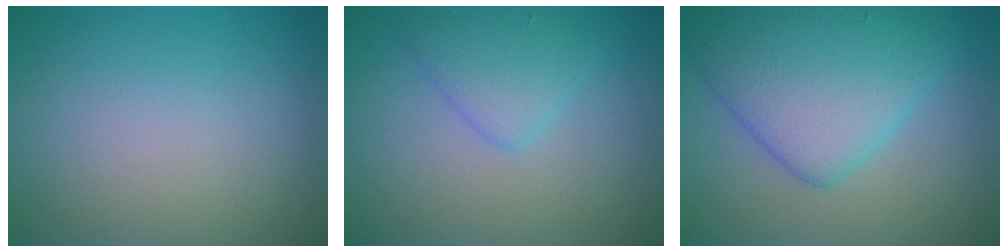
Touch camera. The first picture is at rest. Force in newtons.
{"total": 2.6, "press": 2.6, "slide": 0.1}
{"total": 7.5, "press": 7.5, "slide": 0.2}